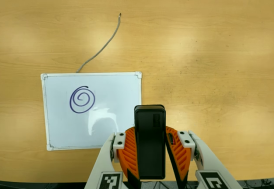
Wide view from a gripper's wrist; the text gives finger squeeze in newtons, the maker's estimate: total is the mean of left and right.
{"total": 6.7, "left": 5.5, "right": 8.0}